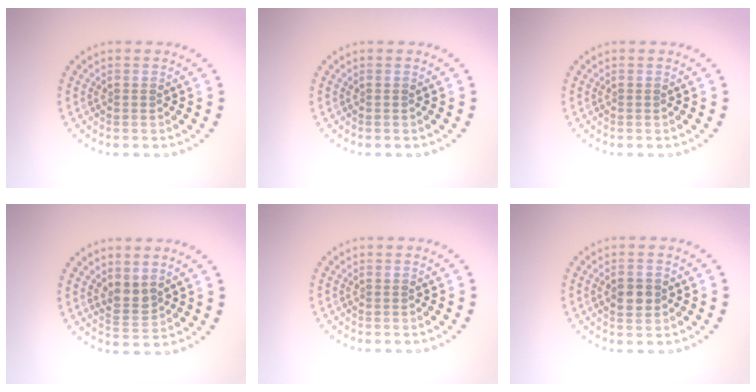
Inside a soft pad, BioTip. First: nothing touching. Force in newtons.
{"total": 0.0}
{"total": 0.0}
{"total": 2.0, "press": 1.8, "slide": 1.0}
{"total": 0.0}
{"total": 2.6, "press": 2.6, "slide": 0.1}